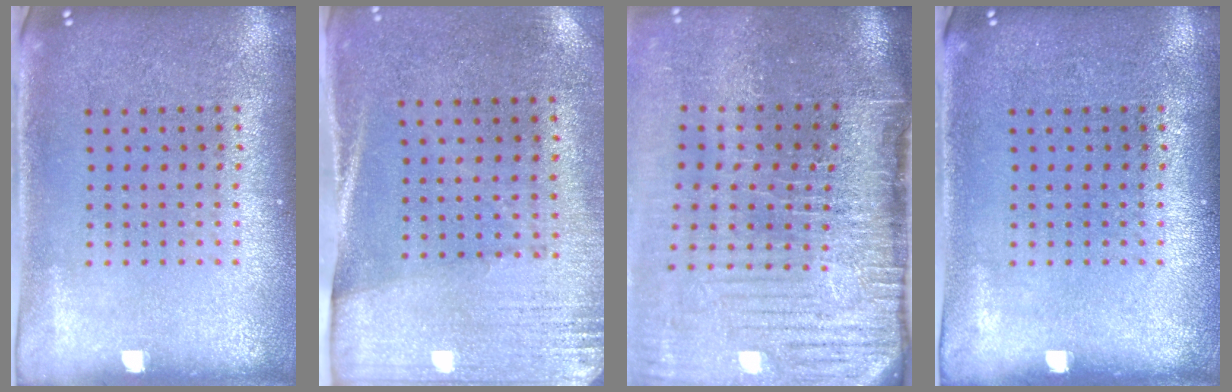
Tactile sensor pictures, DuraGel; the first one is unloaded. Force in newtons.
{"total": 2.7, "press": 2.3, "slide": 1.4}
{"total": 4.9, "press": 4.0, "slide": 2.8}
{"total": 0.0}